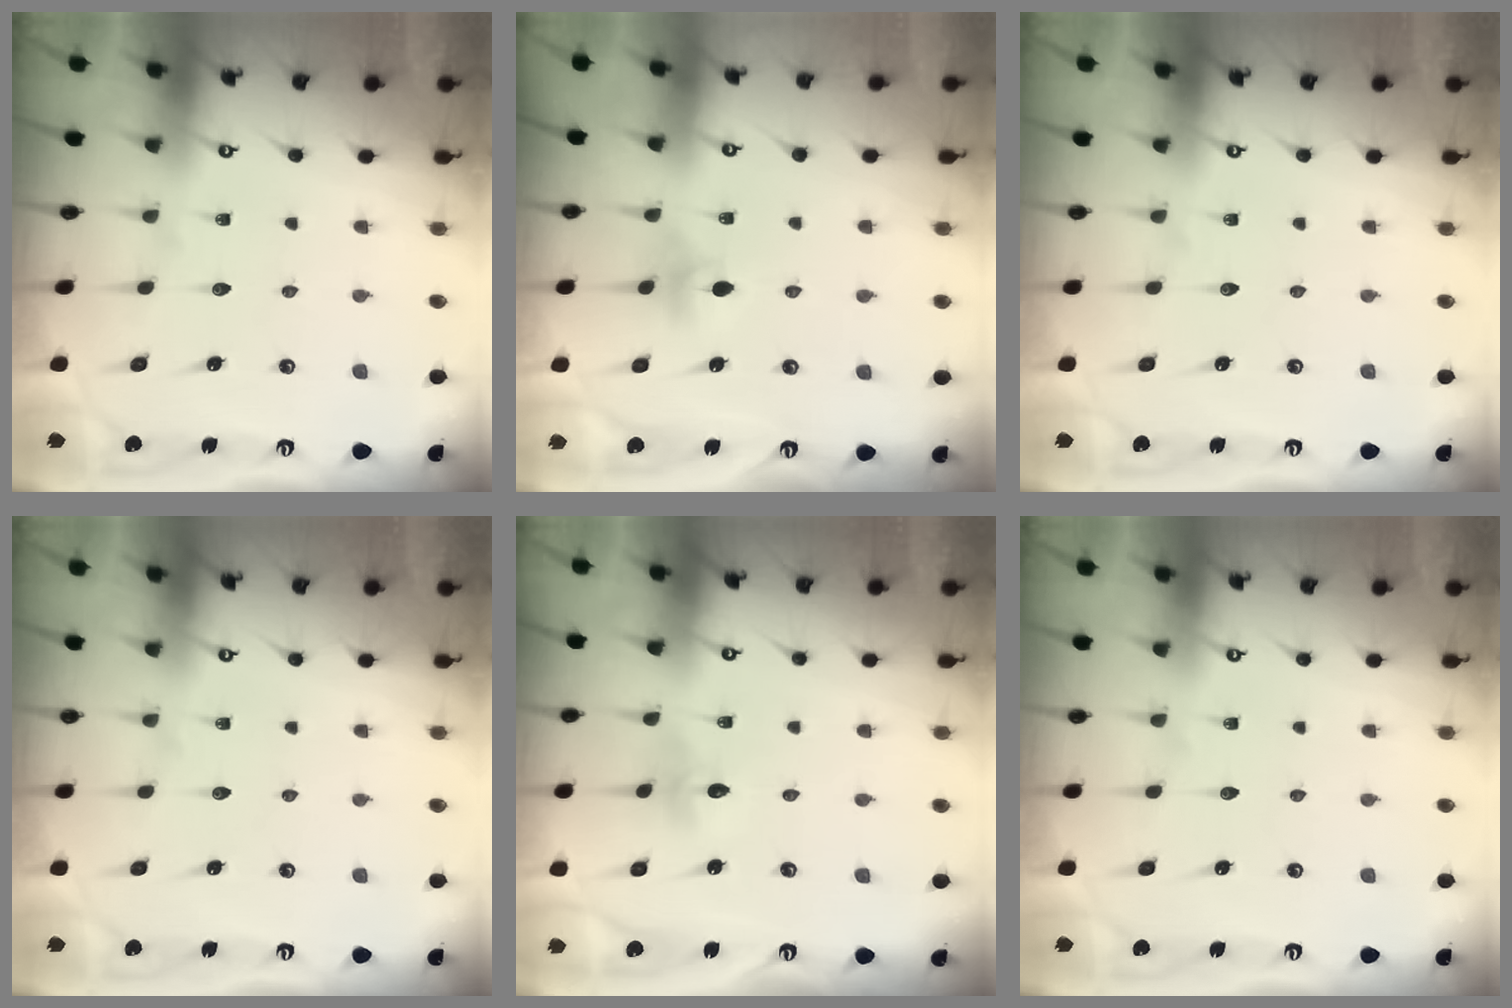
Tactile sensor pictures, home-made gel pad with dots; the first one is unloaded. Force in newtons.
{"total": 3.6, "press": 3.4, "slide": 1.0}
{"total": 0.0}
{"total": 0.0}
{"total": 2.8, "press": 2.7, "slide": 0.3}
{"total": 0.0}